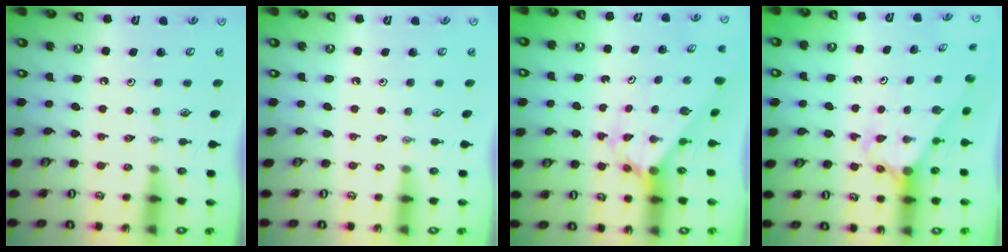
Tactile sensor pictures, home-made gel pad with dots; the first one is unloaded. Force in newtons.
{"total": 0.0}
{"total": 2.4, "press": 2.4, "slide": 0.3}
{"total": 2.2, "press": 2.2, "slide": 0.1}